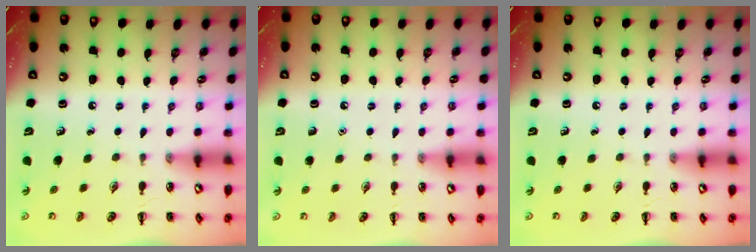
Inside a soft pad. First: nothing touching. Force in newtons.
{"total": 1.5, "press": 1.5, "slide": 0.1}
{"total": 0.0}